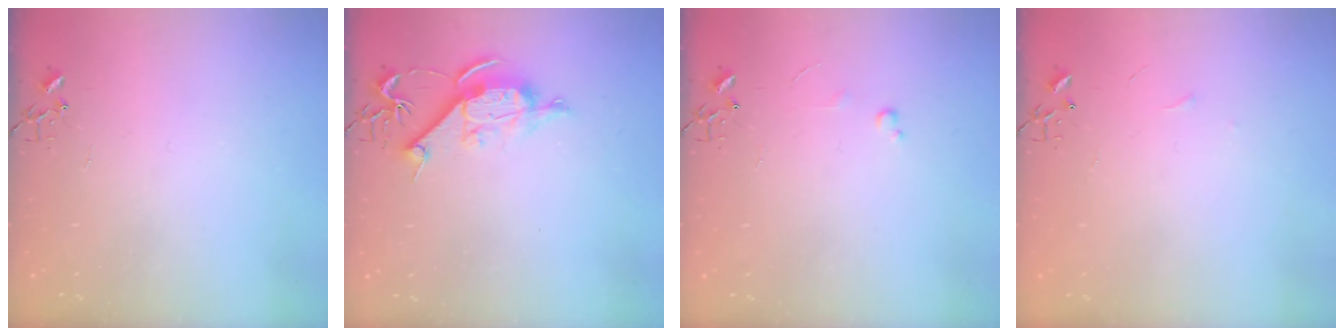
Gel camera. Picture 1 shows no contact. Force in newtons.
{"total": 10.1, "press": 10.1, "slide": 0.7}
{"total": 3.3, "press": 3.3, "slide": 0.5}
{"total": 3.6, "press": 3.6, "slide": 0.5}